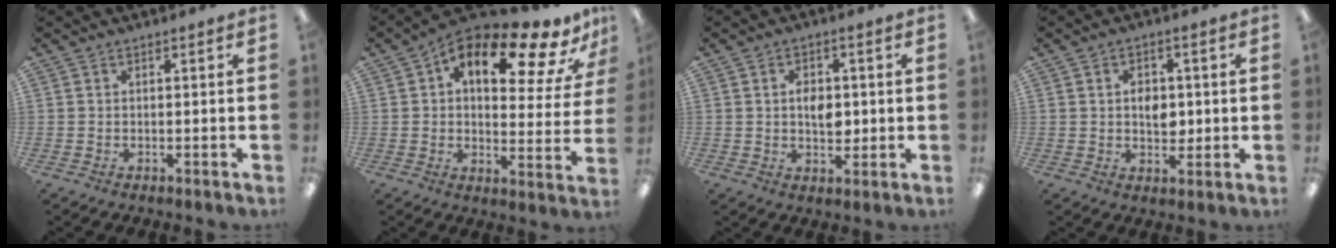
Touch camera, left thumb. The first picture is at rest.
{"total": 16.6, "force": [9.8, 6.7, 11.6], "torque": [-0.175, -0.056, 0.158]}
{"total": 5.2, "force": [0.5, 3.5, 3.8], "torque": [-0.058, 0.003, 0.006]}
{"total": 5.0, "force": [0.5, 3.6, 3.4], "torque": [-0.044, 0.000, 0.005]}